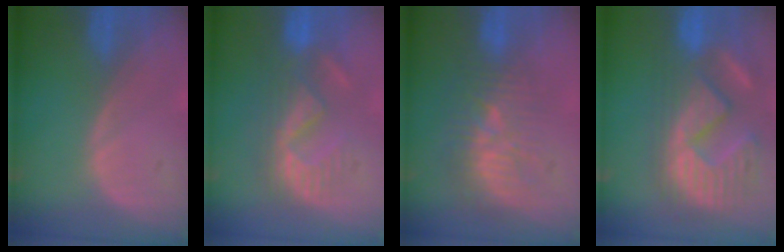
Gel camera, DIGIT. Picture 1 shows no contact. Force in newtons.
{"total": 8.6, "press": 8.1, "slide": 2.9}
{"total": 9.8, "press": 8.6, "slide": 4.7}
{"total": 13.2, "press": 12.1, "slide": 5.4}